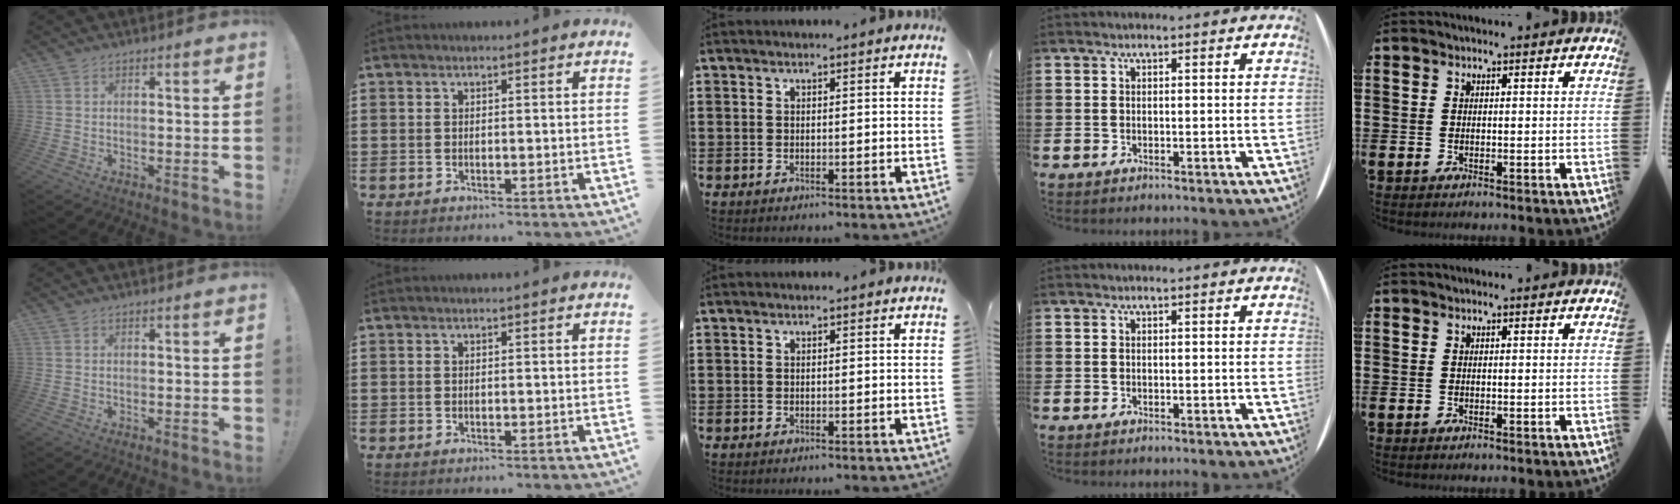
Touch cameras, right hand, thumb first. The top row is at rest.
{}